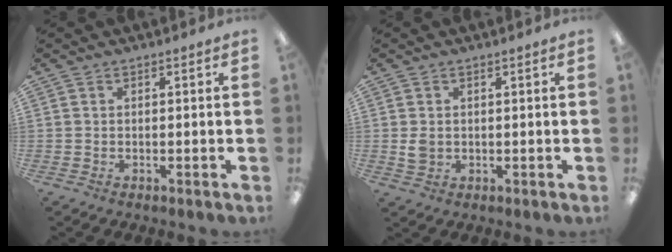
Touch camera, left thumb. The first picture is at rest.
{"total": 2.4, "force": [0.3, 1.9, 1.4], "torque": [-0.018, 0.001, 0.004]}